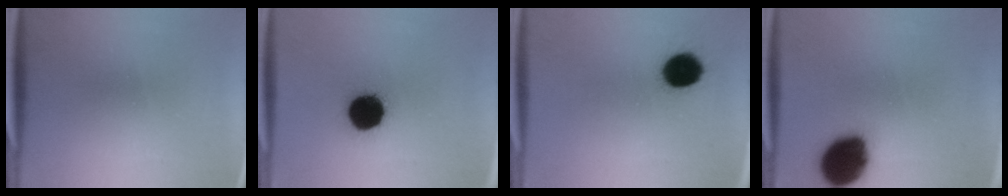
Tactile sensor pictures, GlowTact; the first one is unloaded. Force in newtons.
{"total": 12.7}
{"total": 9.8}
{"total": 15.9}